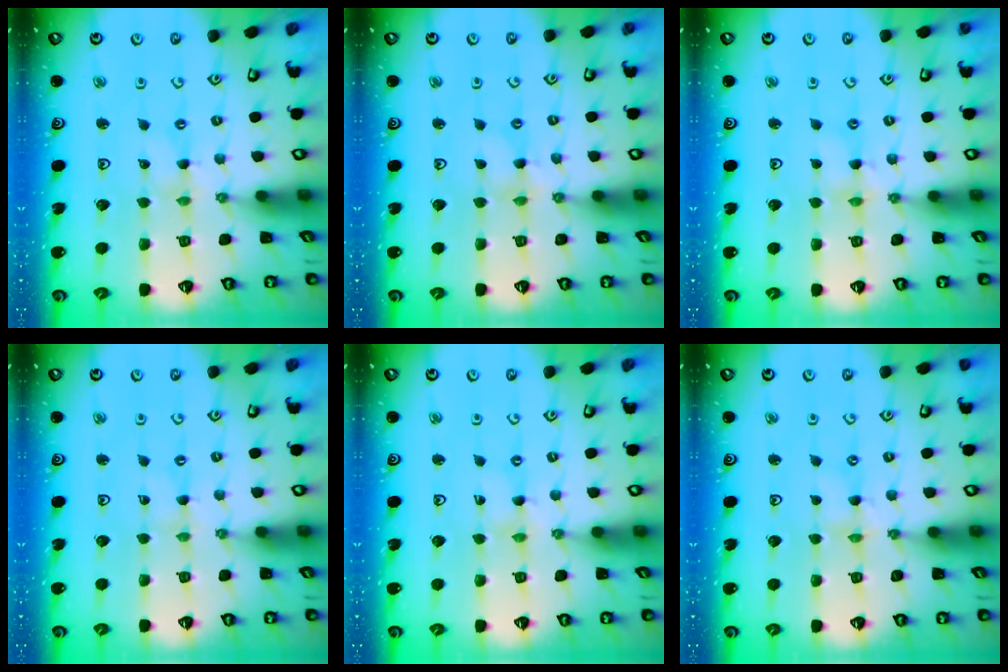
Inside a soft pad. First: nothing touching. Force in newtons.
{"total": 1.9, "press": 1.9, "slide": 0.3}
{"total": 2.9, "press": 2.9, "slide": 0.3}
{"total": 0.0}
{"total": 0.0}
{"total": 0.0}